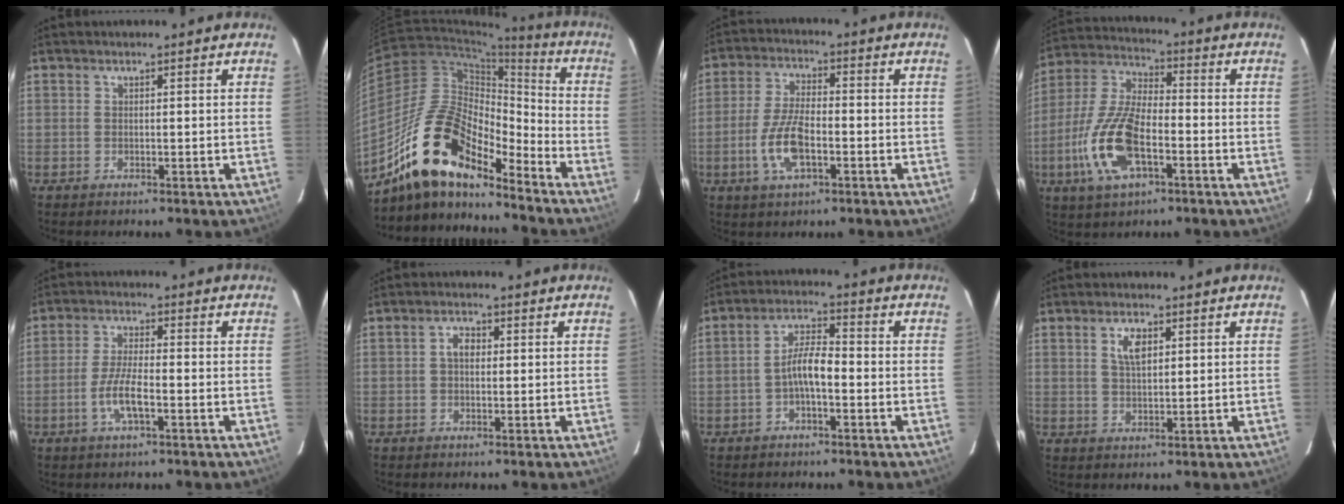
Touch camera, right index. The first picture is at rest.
{"total": 17.6, "force": [-13.6, 5.9, 9.4], "torque": [-0.167, 0.008, -0.263]}
{"total": 9.2, "force": [-3.1, 3.7, 7.8], "torque": [-0.166, 0.000, -0.058]}
{"total": 15.3, "force": [-5.4, 6.7, 12.7], "torque": [-0.281, -0.004, -0.103]}
{"total": 6.3, "force": [-2.5, 1.5, 5.5], "torque": [-0.116, -0.001, -0.050]}
{"total": 2.5, "force": [0.2, 1.7, 1.8], "torque": [-0.033, 0.009, 0.003]}
{"total": 5.2, "force": [-1.9, 1.5, 4.6], "torque": [-0.092, 0.015, -0.035]}
{"total": 4.0, "force": [1.6, 1.9, 3.2], "torque": [-0.057, 0.005, 0.031]}